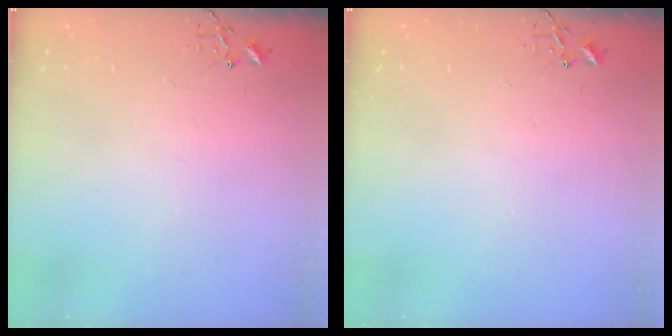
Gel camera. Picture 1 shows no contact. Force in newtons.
{"total": 0.0}